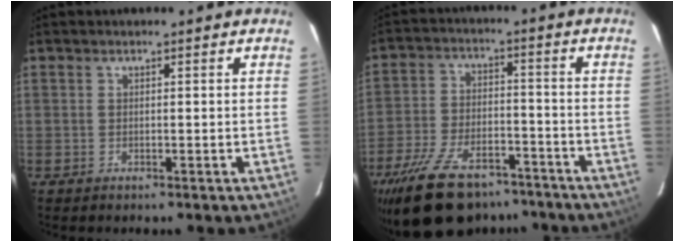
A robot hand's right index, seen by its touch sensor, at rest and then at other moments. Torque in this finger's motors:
{"motor_torque": [0.71, -0.67, 0.85, 0.11]}